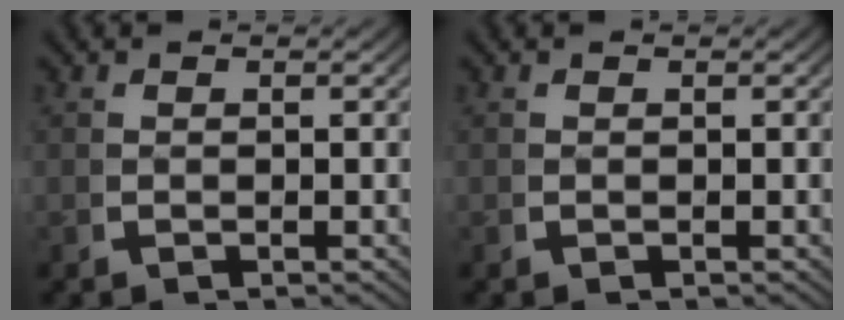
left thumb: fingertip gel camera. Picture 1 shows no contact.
{"total": 0.0}